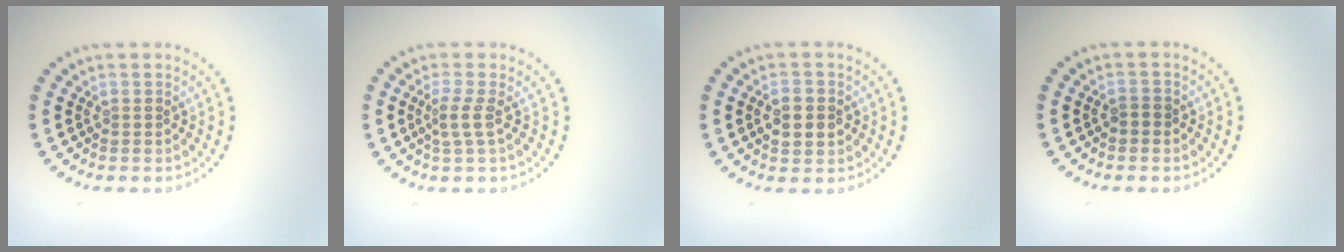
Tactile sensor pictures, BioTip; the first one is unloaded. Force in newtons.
{"total": 1.8, "press": 1.2, "slide": 1.3}
{"total": 2.9, "press": 2.9, "slide": 0.1}
{"total": 0.8, "press": 0.8, "slide": 0.1}